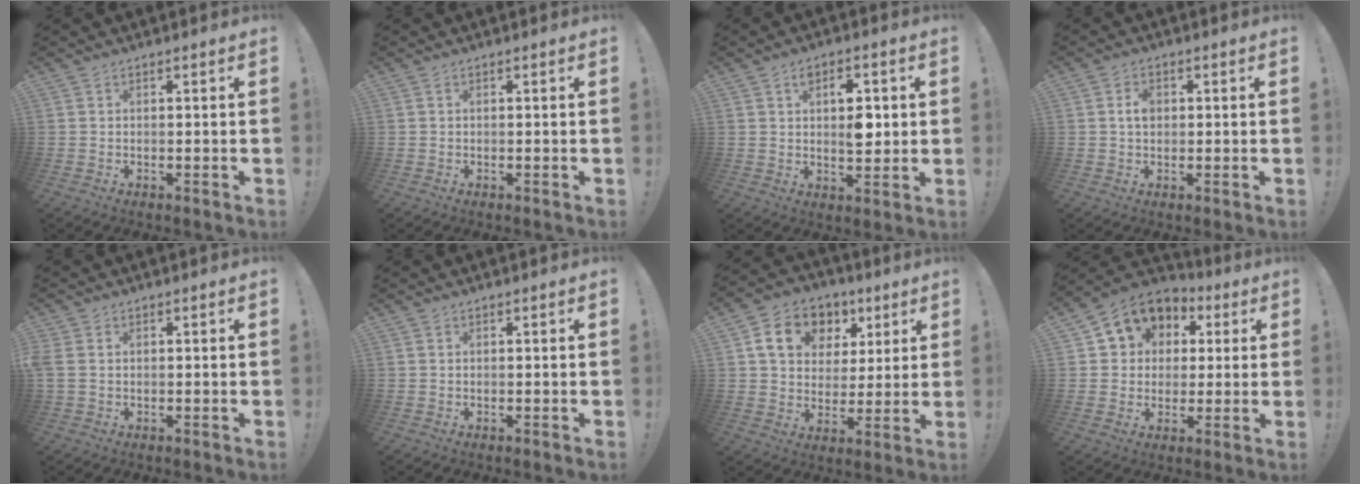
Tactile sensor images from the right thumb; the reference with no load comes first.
{"total": 0.0}
{"total": 8.0, "force": [1.4, 4.8, 6.2], "torque": [-0.080, -0.001, 0.021]}
{"total": 3.4, "force": [0.3, 2.4, 2.4], "torque": [-0.035, 0.003, 0.002]}
{"total": 2.0, "force": [0.5, 1.5, 1.2], "torque": [-0.040, 0.005, 0.009]}
{"total": 0.0}
{"total": 14.1, "force": [6.0, 10.9, 6.6], "torque": [-0.096, -0.018, 0.117]}
{"total": 10.1, "force": [3.8, 8.8, 3.2], "torque": [-0.049, -0.023, 0.076]}